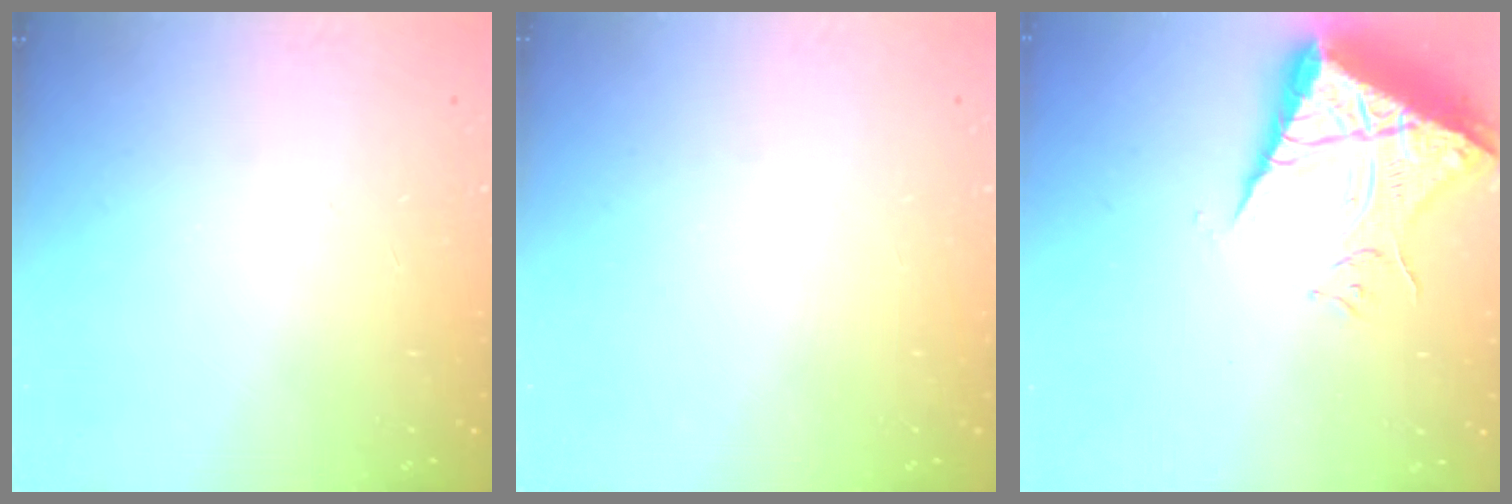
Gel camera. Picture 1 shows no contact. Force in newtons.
{"total": 0.0}
{"total": 10.3, "press": 10.2, "slide": 1.1}